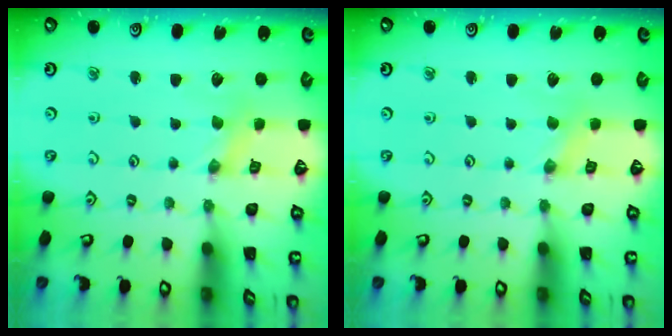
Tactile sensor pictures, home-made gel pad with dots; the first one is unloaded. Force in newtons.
{"total": 0.0}